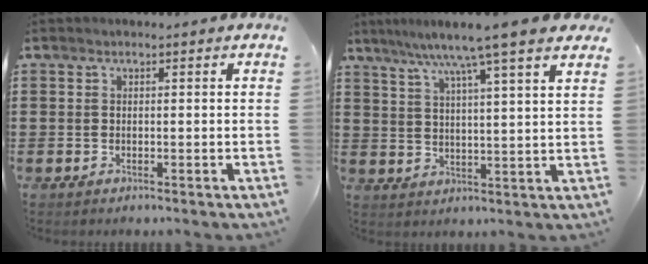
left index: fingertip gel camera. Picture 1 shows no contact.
{"total": 7.9, "force": [6.1, -0.7, 4.9], "torque": [-0.107, -0.030, 0.099]}